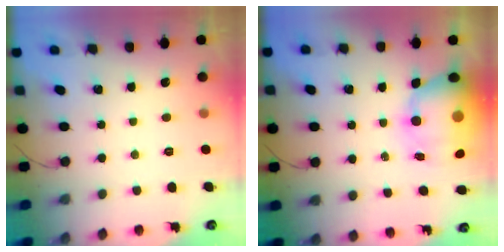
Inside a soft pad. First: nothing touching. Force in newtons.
{"total": 14.6, "press": 13.0, "slide": 6.8}